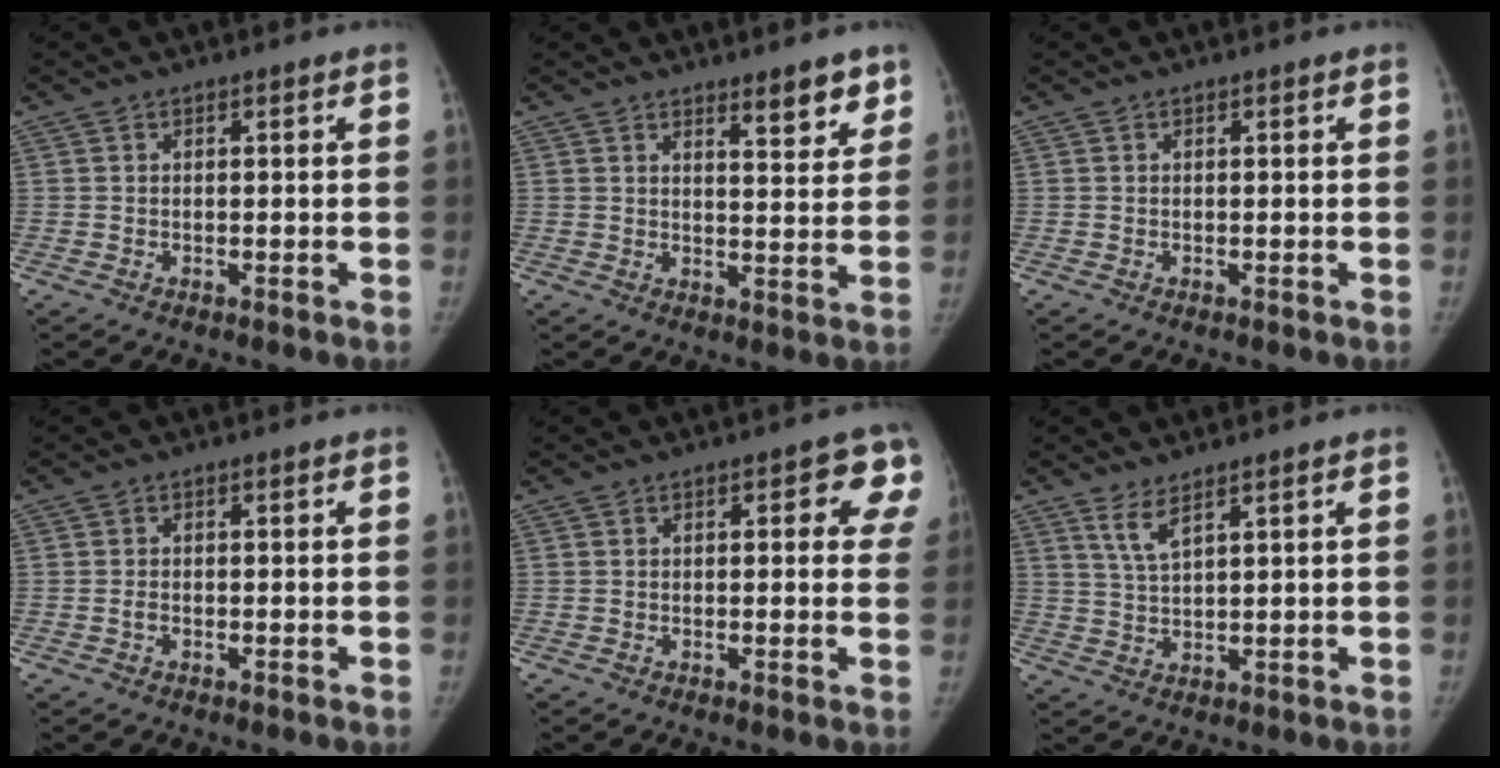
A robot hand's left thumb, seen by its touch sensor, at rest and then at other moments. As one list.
[{"total": 6.2, "force": [4.5, 1.9, 3.8], "torque": [-0.030, -0.033, 0.061]}, {"total": 0.0}, {"total": 0.9, "force": [-0.4, 0.7, 0.6], "torque": [-0.008, 0.003, -0.008]}, {"total": 7.0, "force": [2.4, 3.1, 5.7], "torque": [-0.026, -0.002, 0.017]}, {"total": 3.9, "force": [2.7, 0.7, 2.7], "torque": [-0.057, -0.022, 0.062]}]